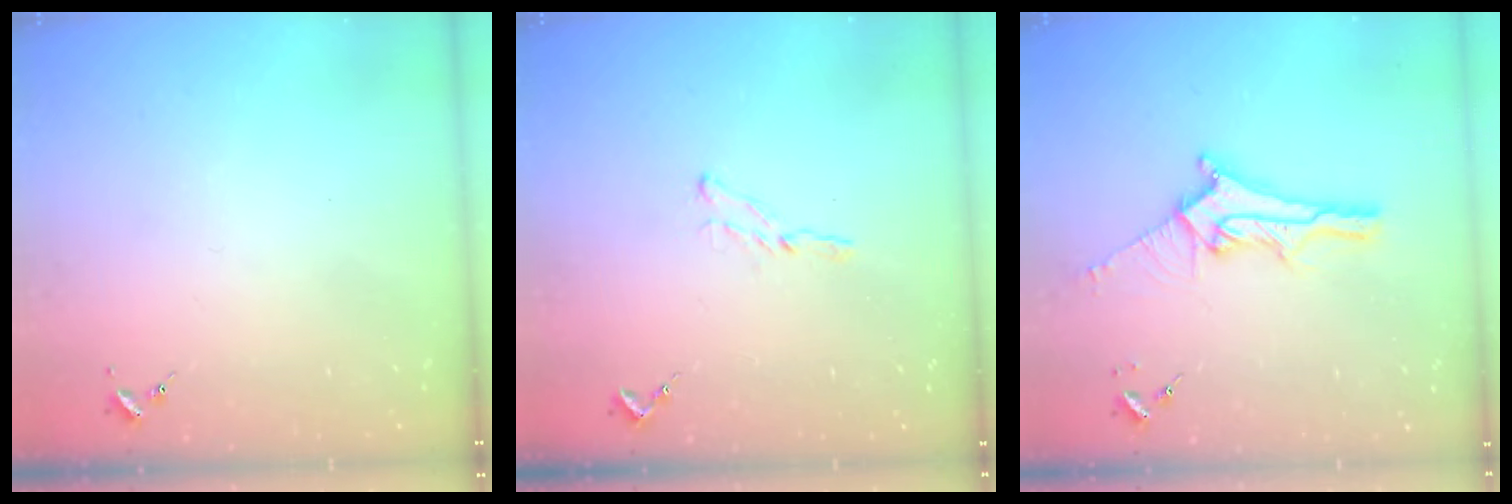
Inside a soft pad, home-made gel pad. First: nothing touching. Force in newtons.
{"total": 4.7, "press": 4.7, "slide": 0.4}
{"total": 12.5, "press": 12.5, "slide": 1.2}